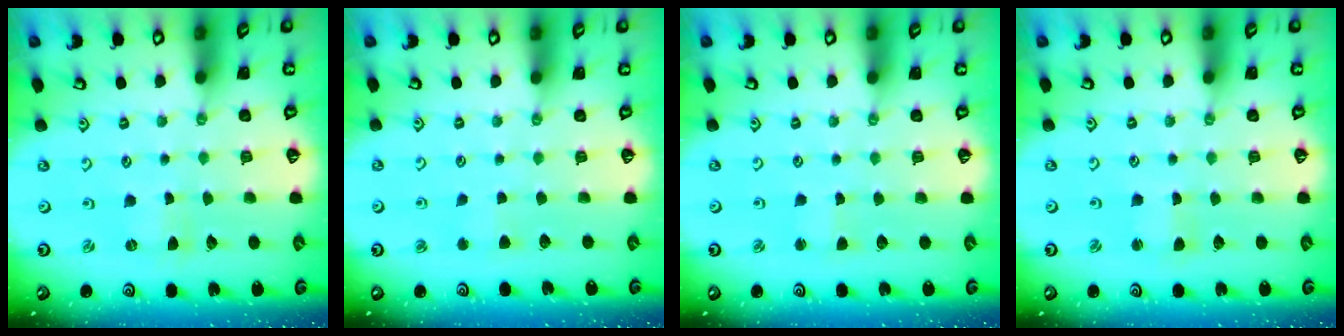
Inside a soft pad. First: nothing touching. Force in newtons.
{"total": 2.8, "press": 2.8, "slide": 0.5}
{"total": 1.4, "press": 1.4, "slide": 0.3}
{"total": 0.9, "press": 0.9, "slide": 0.3}